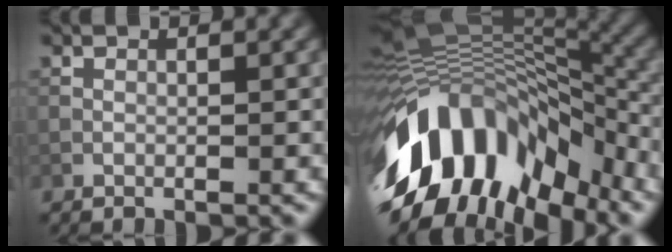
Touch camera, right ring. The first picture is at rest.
{"total": 15.0, "force": [-6.3, 8.6, 10.6], "torque": [-0.207, 0.022, -0.113]}